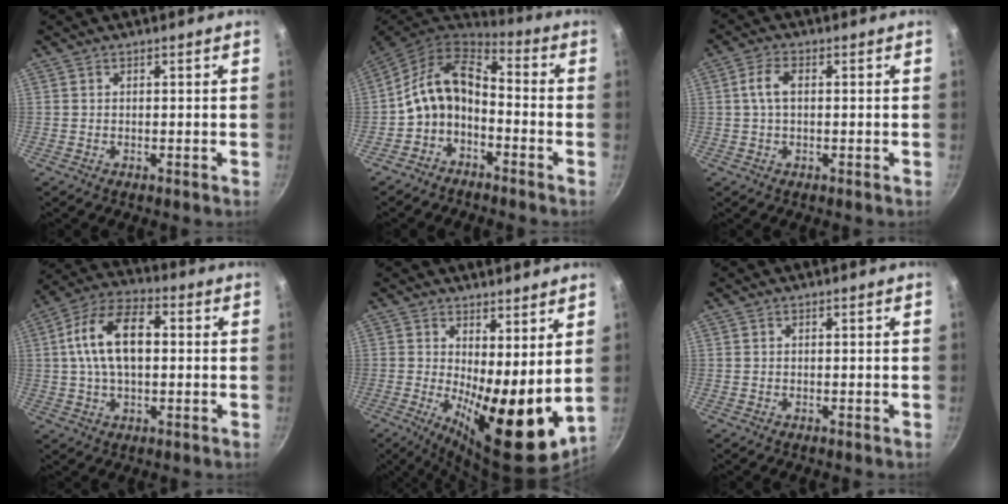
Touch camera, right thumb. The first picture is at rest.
{"total": 11.5, "force": [-3.0, 7.6, 8.0], "torque": [-0.145, 0.062, -0.069]}
{"total": 4.0, "force": [0.4, 2.1, 3.3], "torque": [-0.069, 0.010, 0.005]}
{"total": 13.9, "force": [1.6, 7.8, 11.4], "torque": [-0.190, 0.027, 0.016]}
{"total": 15.8, "force": [1.9, 5.8, 14.5], "torque": [-0.187, -0.036, 0.035]}
{"total": 0.0}